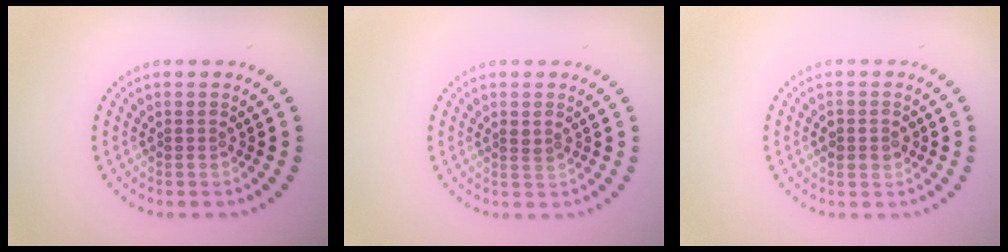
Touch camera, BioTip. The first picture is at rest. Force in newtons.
{"total": 1.0, "press": 0.9, "slide": 0.4}
{"total": 1.6, "press": 1.6, "slide": 0.1}